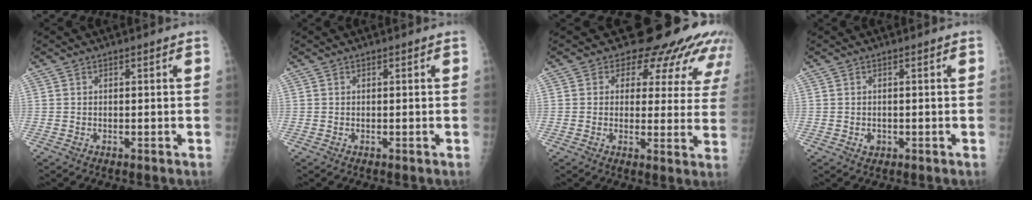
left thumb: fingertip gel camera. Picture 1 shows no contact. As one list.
[{"total": 0.0}, {"total": 15.2, "force": [12.3, 7.4, 4.9], "torque": [-0.007, -0.062, 0.119]}, {"total": 1.2, "force": [-0.3, 1.0, 0.6], "torque": [-0.004, 0.001, -0.002]}]